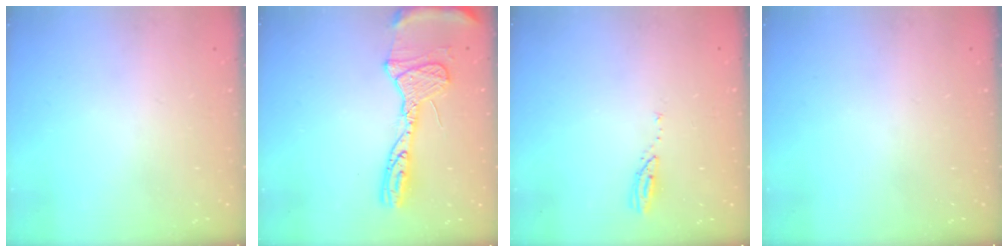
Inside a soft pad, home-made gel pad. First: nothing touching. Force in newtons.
{"total": 17.6, "press": 17.5, "slide": 1.7}
{"total": 2.9, "press": 2.9, "slide": 0.3}
{"total": 0.0}